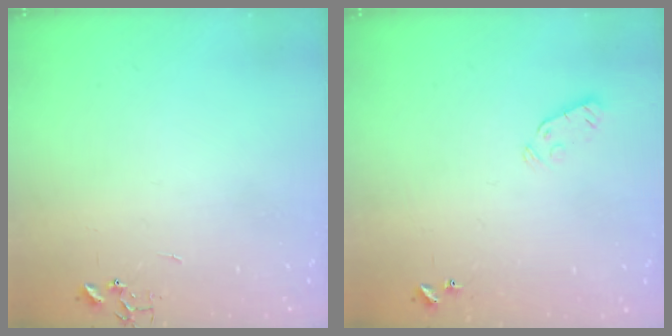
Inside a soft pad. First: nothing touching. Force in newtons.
{"total": 3.0, "press": 2.9, "slide": 0.9}